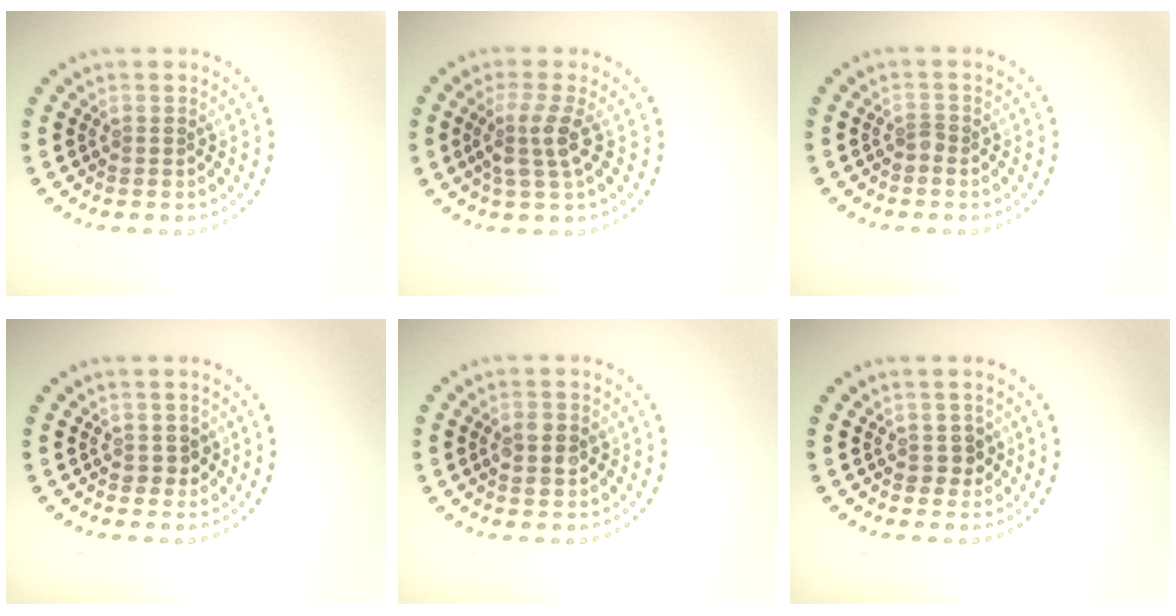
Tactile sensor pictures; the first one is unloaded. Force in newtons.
{"total": 2.9, "press": 2.3, "slide": 1.7}
{"total": 0.8, "press": 0.5, "slide": 0.6}
{"total": 1.1, "press": 1.1, "slide": 0.3}
{"total": 2.5, "press": 2.5, "slide": 0.1}
{"total": 1.2, "press": 1.1, "slide": 0.6}